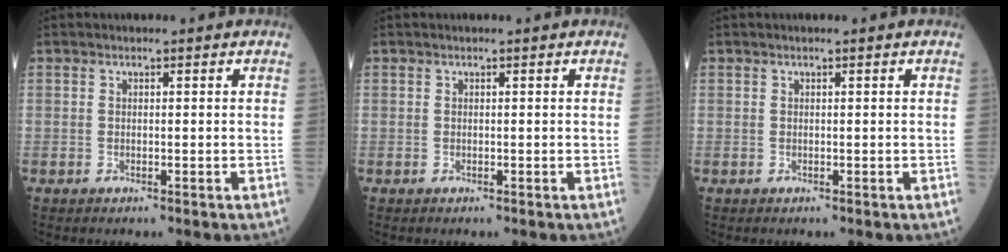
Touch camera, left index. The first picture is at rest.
{"total": 0.0}
{"total": 0.0}